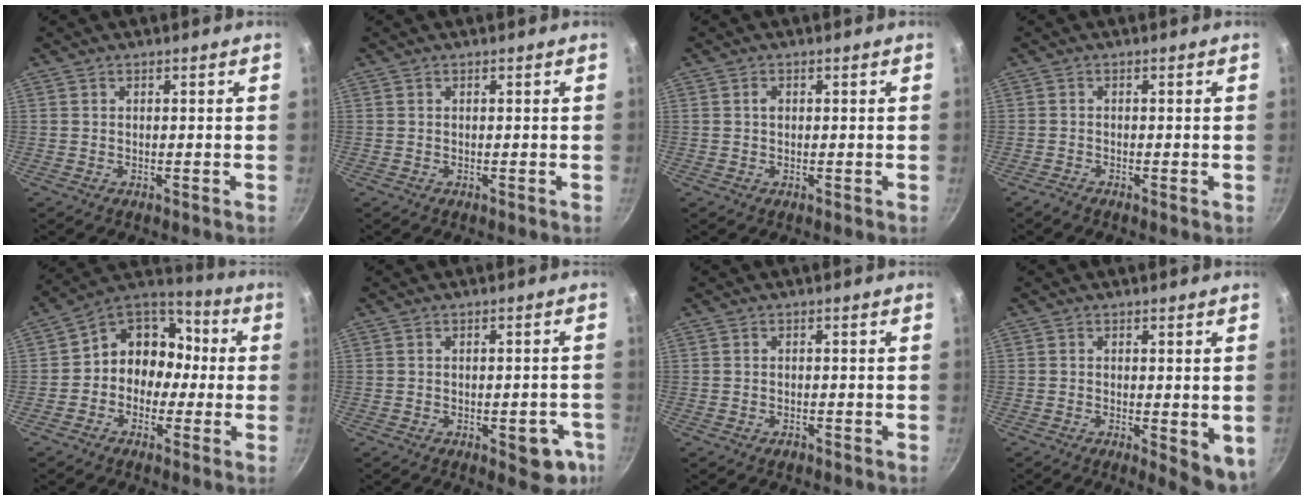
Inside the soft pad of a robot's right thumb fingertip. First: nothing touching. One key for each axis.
{"total": 0.0}
{"total": 1.1, "fx": 0.2, "fy": 0.8, "fz": 0.7, "tx": -0.009, "ty": 0.005, "tz": 0.002}
{"total": 1.0, "fx": -0.9, "fy": 0.2, "fz": 0.4, "tx": -0.017, "ty": 0.004, "tz": -0.022}
{"total": 12.0, "fx": -1.1, "fy": 10.3, "fz": 5.9, "tx": -0.037, "ty": 0.051, "tz": -0.040}
{"total": 7.2, "fx": -2.6, "fy": 3.6, "fz": 5.6, "tx": -0.035, "ty": 0.013, "tz": -0.029}
{"total": 0.9, "fx": -0.6, "fy": 0.5, "fz": 0.4, "tx": -0.008, "ty": 0.006, "tz": -0.008}
{"total": 6.0, "fx": -0.9, "fy": 2.4, "fz": 5.4, "tx": -0.054, "ty": -0.005, "tz": -0.008}